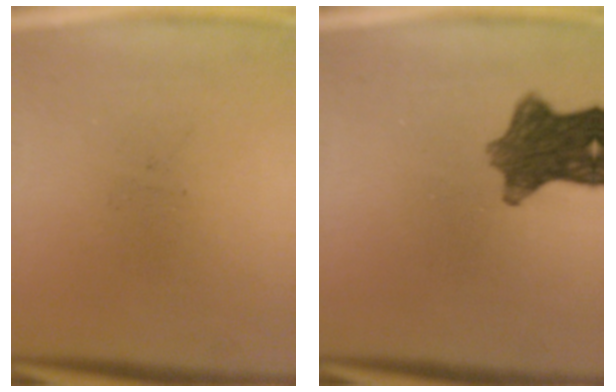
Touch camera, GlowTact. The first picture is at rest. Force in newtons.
{"total": 9.0}